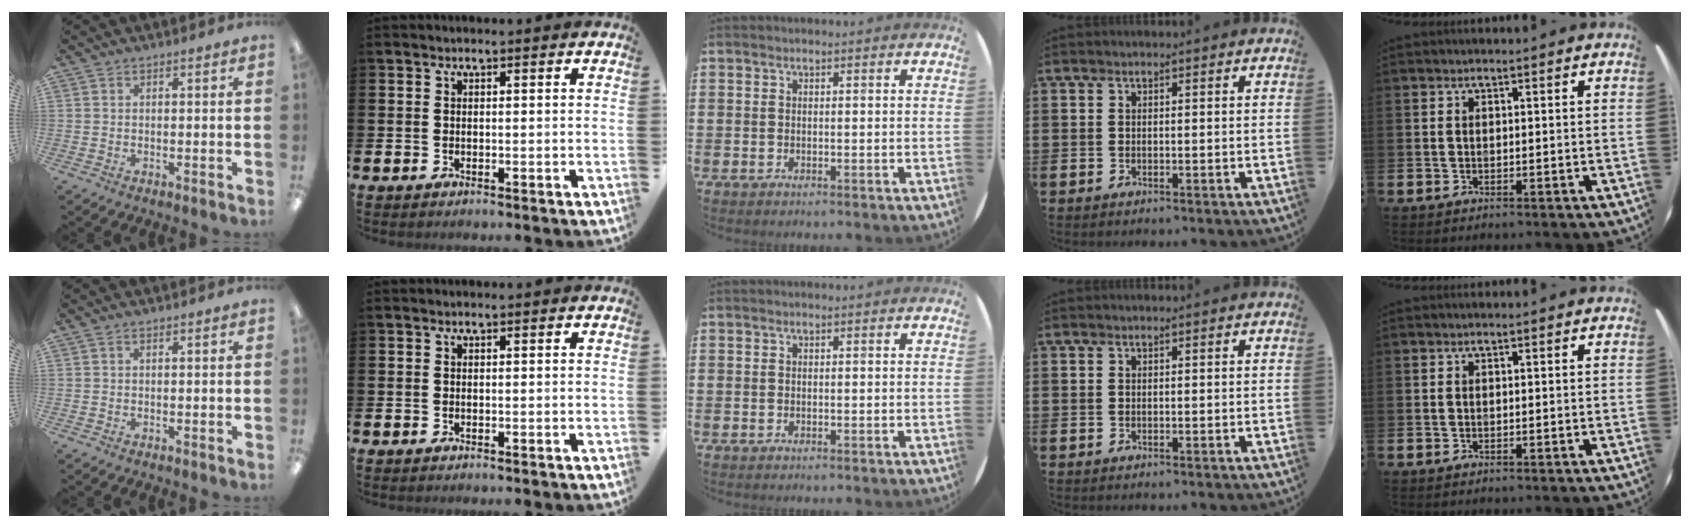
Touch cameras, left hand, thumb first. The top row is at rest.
{}